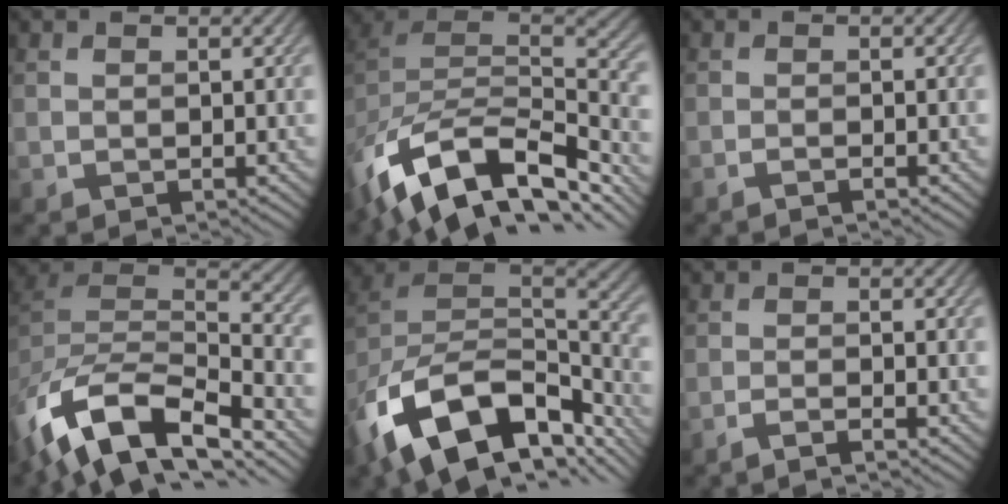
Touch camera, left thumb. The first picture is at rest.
{"total": 15.3, "force": [-9.5, 7.9, 8.9], "torque": [-0.212, -0.022, -0.153]}
{"total": 1.1, "force": [-0.8, 0.1, 0.8], "torque": [-0.012, 0.001, -0.021]}
{"total": 14.6, "force": [-9.8, 6.1, 9.1], "torque": [-0.217, -0.025, -0.164]}
{"total": 17.8, "force": [-9.4, 9.6, 11.7], "torque": [-0.269, -0.023, -0.151]}
{"total": 2.3, "force": [-1.7, 0.2, 1.5], "torque": [-0.018, 0.001, -0.046]}